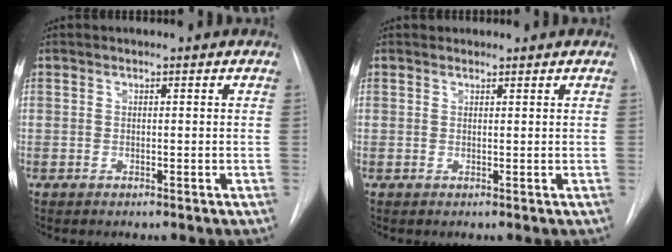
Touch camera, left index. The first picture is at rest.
{"total": 0.9, "force": [0.8, 0.3, -0.1], "torque": [-0.002, 0.007, 0.015]}